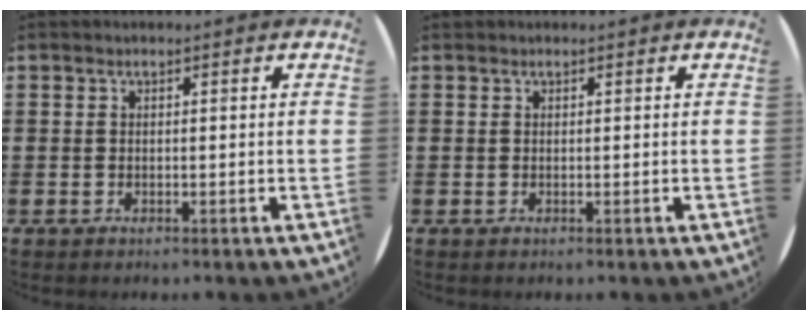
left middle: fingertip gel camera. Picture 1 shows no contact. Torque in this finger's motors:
{"motor_torque": [-0.05, 0.13, -0.03, 0.01]}